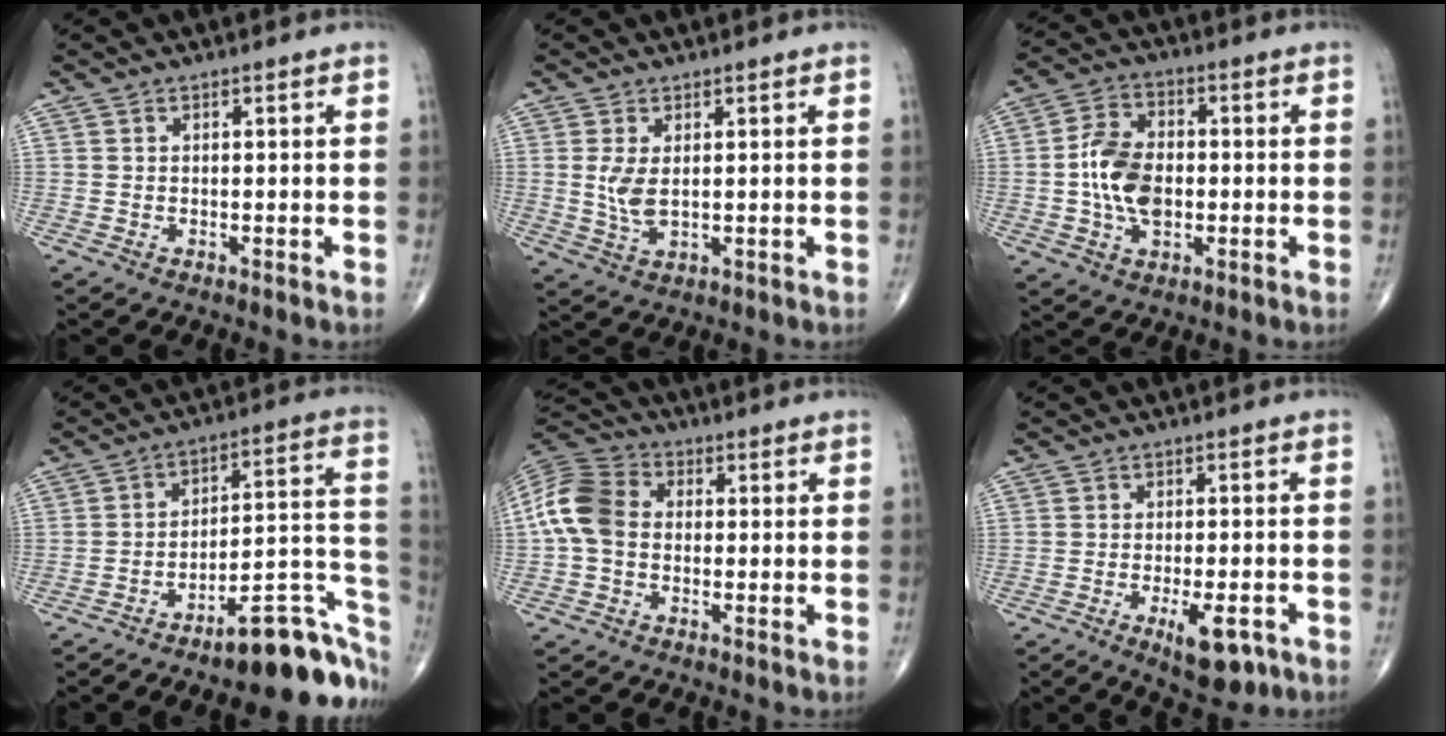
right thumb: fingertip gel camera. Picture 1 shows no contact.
{"total": 4.3, "force": [0.6, 2.0, 3.8], "torque": [-0.081, -0.010, 0.020]}
{"total": 10.6, "force": [-0.9, 6.7, 8.2], "torque": [-0.139, 0.011, -0.022]}
{"total": 18.4, "force": [-10.4, 5.7, 14.1], "torque": [-0.120, 0.106, -0.144]}
{"total": 10.2, "force": [-0.3, 7.6, 6.9], "torque": [-0.139, 0.029, -0.019]}
{"total": 7.6, "force": [-3.4, 2.9, 6.2], "torque": [-0.086, 0.005, -0.043]}